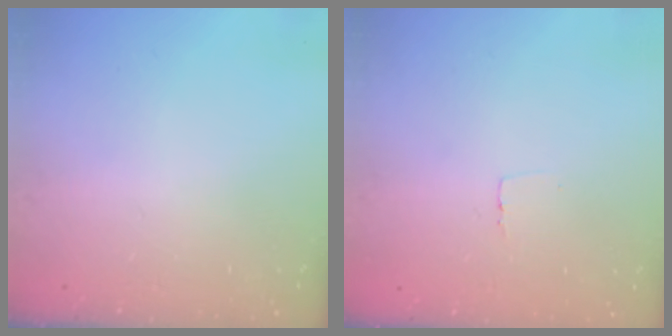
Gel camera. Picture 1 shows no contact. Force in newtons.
{"total": 2.3, "press": 2.3, "slide": 0.1}